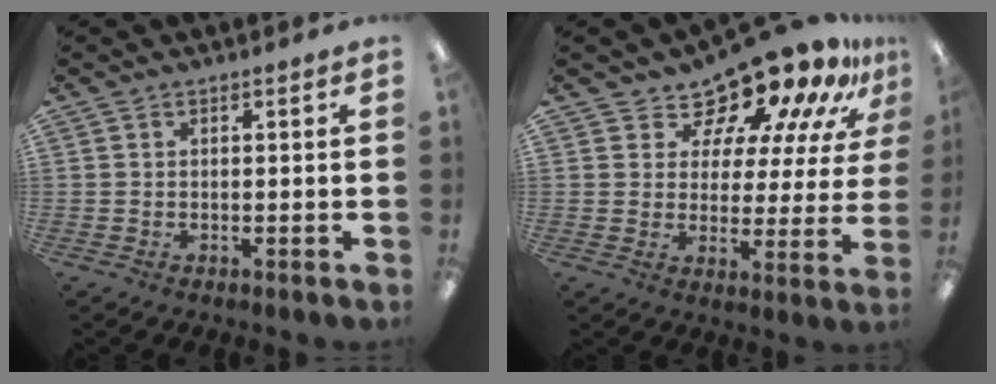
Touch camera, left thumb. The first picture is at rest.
{"total": 14.8, "force": [12.8, 5.0, 5.5], "torque": [-0.092, -0.109, 0.217]}